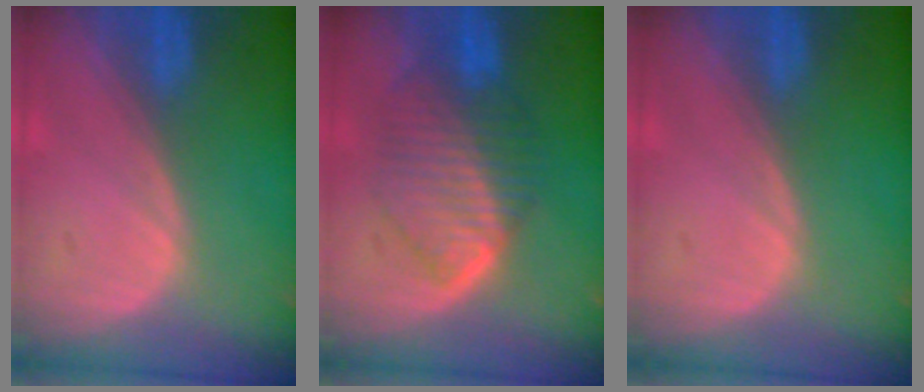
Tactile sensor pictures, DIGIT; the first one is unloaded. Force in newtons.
{"total": 7.8, "press": 7.8, "slide": 0.3}
{"total": 0.0}